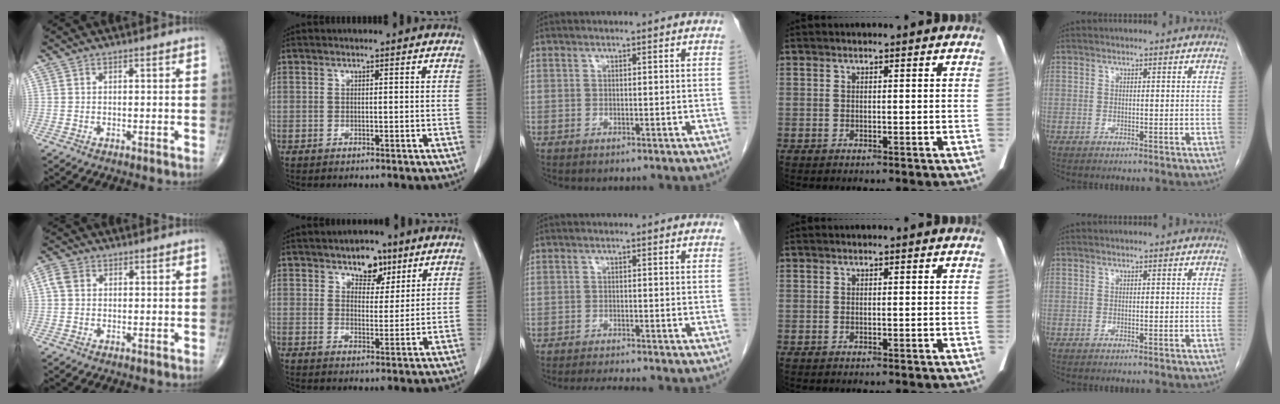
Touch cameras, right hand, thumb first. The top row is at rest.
{"thumb": {"total": 3.1, "force": [0.7, 2.5, 1.7], "torque": [-0.037, 0.009, 0.010]}, "index": {"total": 5.5, "force": [3.5, 3.2, 2.7], "torque": [-0.030, 0.004, 0.054]}, "middle": {"total": 4.0, "force": [-3.7, -0.2, 1.4], "torque": [-0.019, -0.014, -0.057]}}